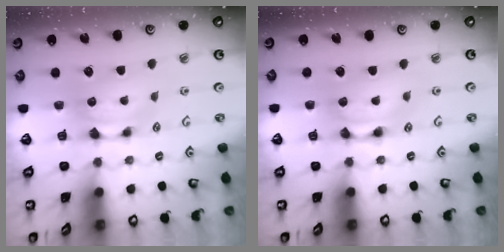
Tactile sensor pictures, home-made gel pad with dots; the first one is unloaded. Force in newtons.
{"total": 1.9, "press": 1.9, "slide": 0.1}